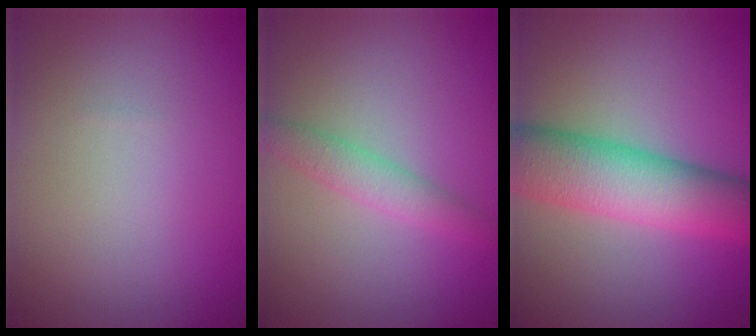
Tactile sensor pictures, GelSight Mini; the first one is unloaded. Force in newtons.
{"total": 2.3, "press": 2.3, "slide": 0.2}
{"total": 7.9, "press": 7.9, "slide": 0.2}